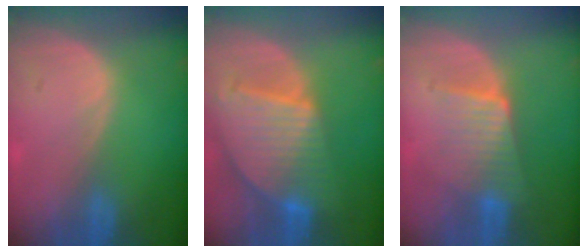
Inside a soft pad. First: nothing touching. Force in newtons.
{"total": 9.6, "press": 8.3, "slide": 4.8}
{"total": 6.0, "press": 5.8, "slide": 1.7}